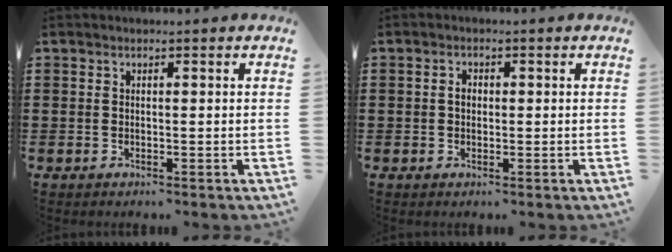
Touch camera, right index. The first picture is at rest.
{"total": 1.6, "force": [0.0, 1.1, 1.2], "torque": [-0.024, 0.006, 0.000]}